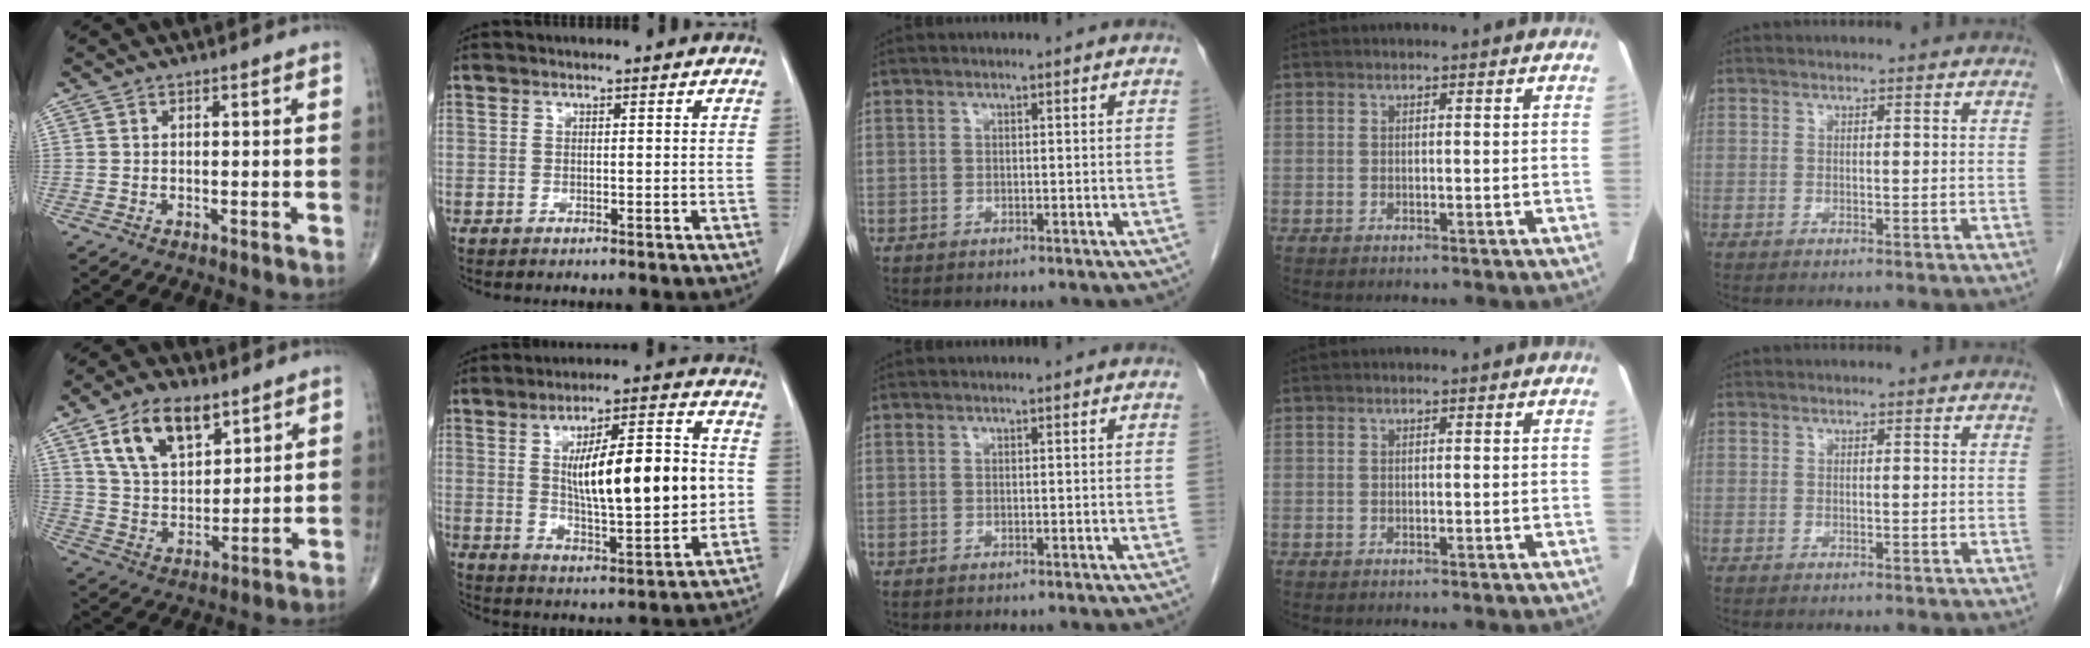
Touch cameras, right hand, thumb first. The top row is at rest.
{"thumb": {"total": 13.9, "force": [7.2, 7.7, 9.0], "torque": [-0.135, -0.027, 0.139]}, "index": {"total": 17.0, "force": [0.9, 3.8, 16.5], "torque": [-0.263, 0.013, 0.018]}}